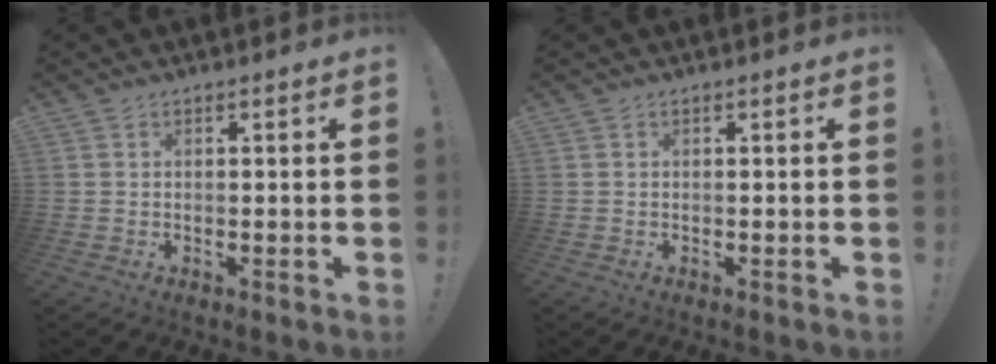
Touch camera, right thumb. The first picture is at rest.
{"total": 0.0}